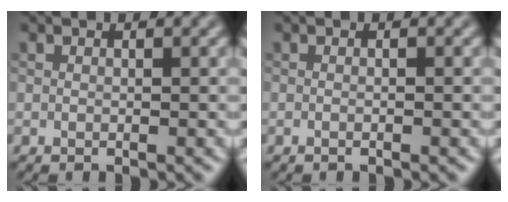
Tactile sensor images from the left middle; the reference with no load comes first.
{"total": 0.8, "force": [-0.7, 0.2, 0.4], "torque": [-0.004, -0.003, -0.012]}